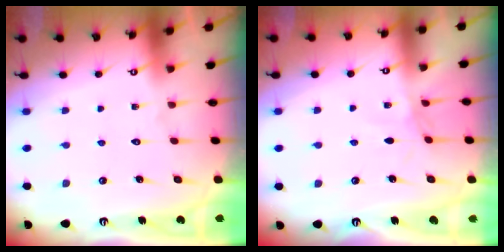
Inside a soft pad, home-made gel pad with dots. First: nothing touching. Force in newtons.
{"total": 2.3, "press": 2.3, "slide": 0.4}